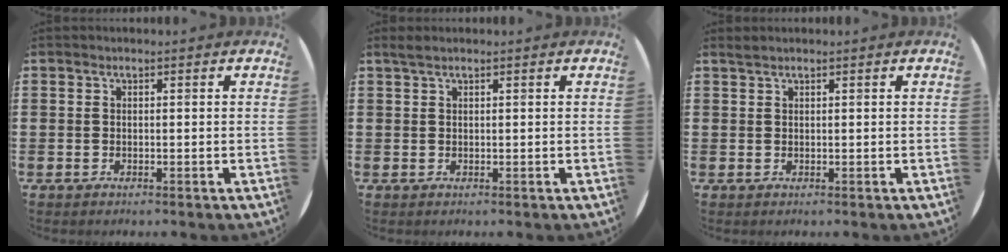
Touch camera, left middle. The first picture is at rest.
{"total": 0.9, "force": [0.7, 0.0, 0.5], "torque": [-0.011, 0.002, 0.013]}
{"total": 0.5, "force": [0.5, -0.1, 0.1], "torque": [-0.004, -0.001, 0.011]}